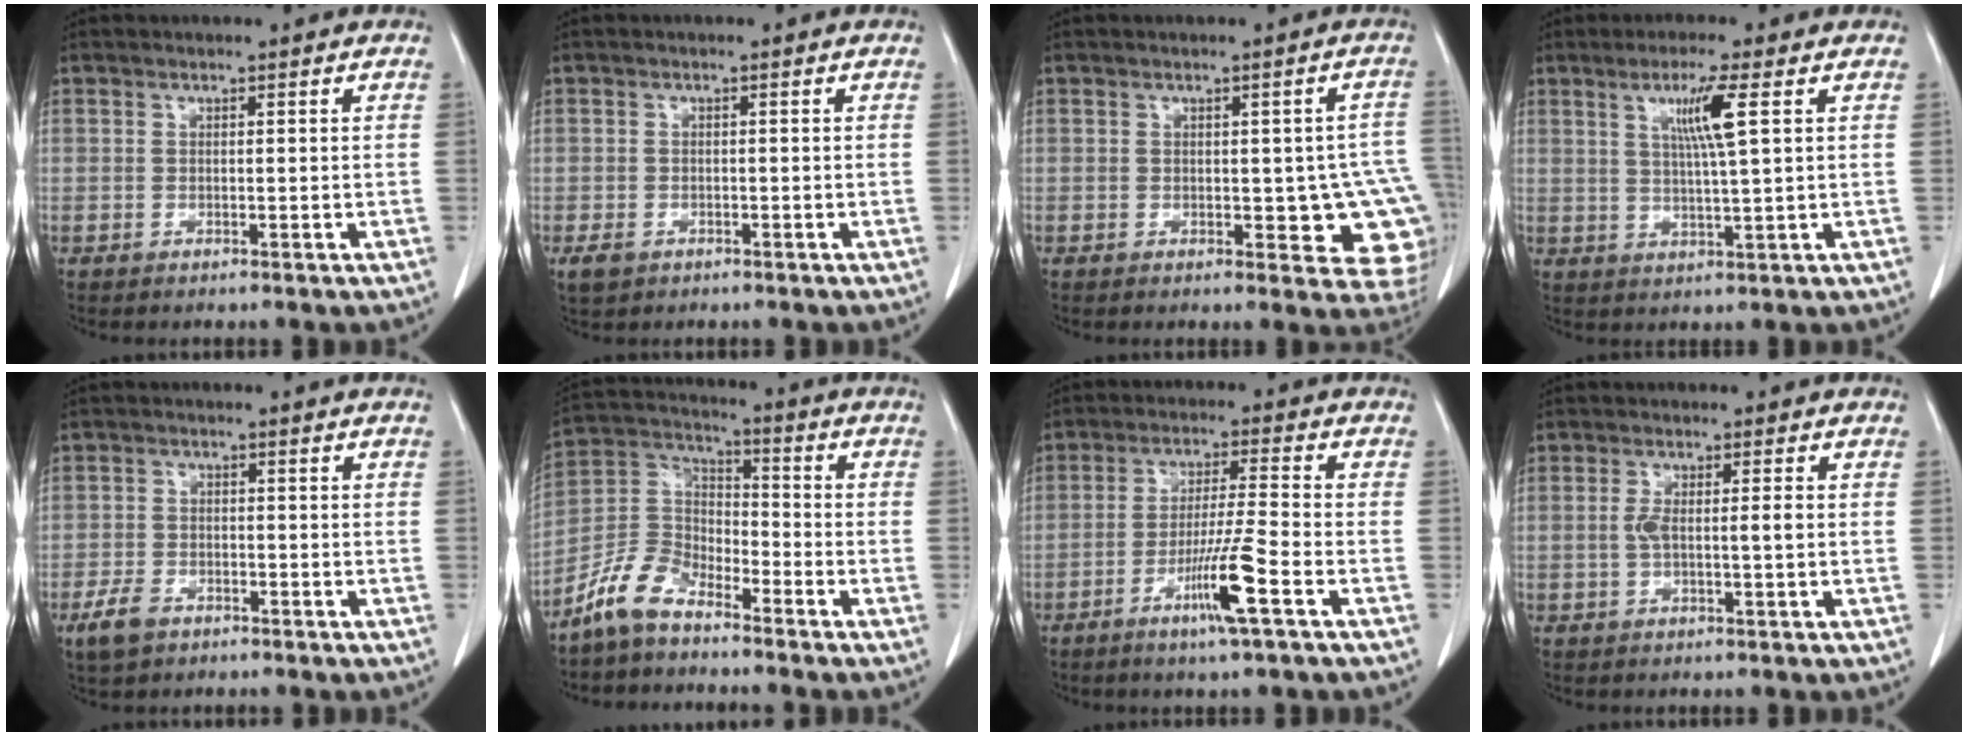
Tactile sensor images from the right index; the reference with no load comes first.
{"total": 2.2, "force": [-1.1, 1.6, 0.9], "torque": [-0.019, 0.001, -0.011]}
{"total": 9.6, "force": [-1.4, 4.3, 8.5], "torque": [-0.077, 0.011, -0.012]}
{"total": 6.1, "force": [2.2, -0.8, 5.6], "torque": [-0.103, -0.003, 0.040]}
{"total": 4.2, "force": [-2.6, 2.5, 2.2], "torque": [-0.048, 0.000, -0.043]}
{"total": 8.6, "force": [-6.8, 3.9, 3.7], "torque": [-0.086, 0.019, -0.142]}
{"total": 8.4, "force": [-4.0, -0.9, 7.3], "torque": [-0.137, -0.013, -0.077]}
{"total": 3.1, "force": [-0.3, 0.3, 3.1], "torque": [-0.062, 0.005, -0.003]}